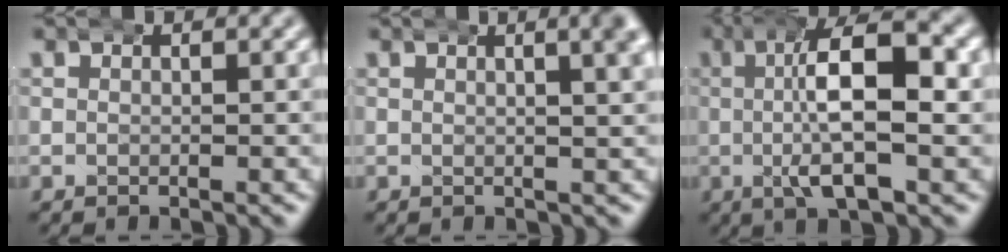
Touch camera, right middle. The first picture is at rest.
{"total": 3.8, "force": [1.9, 1.0, 3.1], "torque": [-0.034, 0.015, 0.024]}
{"total": 8.7, "force": [0.1, 2.8, 8.3], "torque": [-0.138, 0.009, -0.003]}